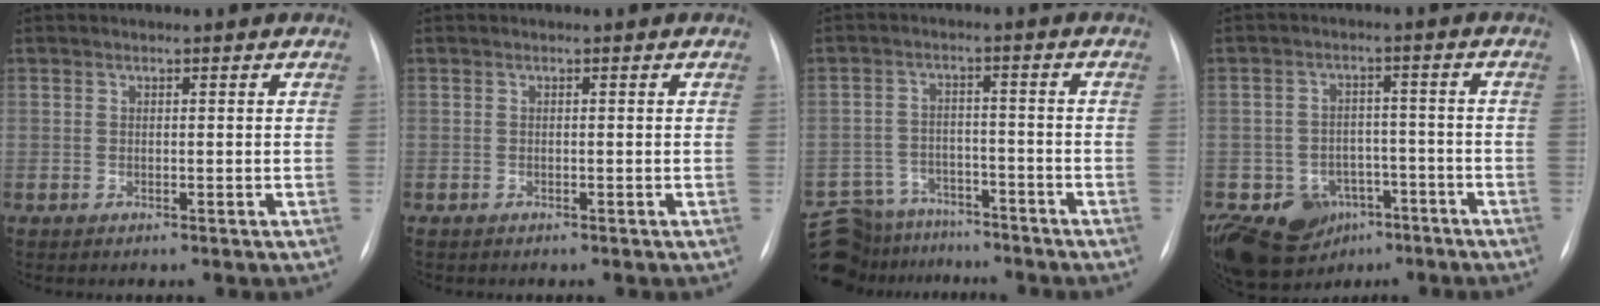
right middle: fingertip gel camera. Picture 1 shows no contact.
{"total": 0.0}
{"total": 14.4, "force": [-12.4, 6.6, 3.1], "torque": [-0.080, 0.015, -0.182]}
{"total": 13.4, "force": [-7.2, 10.5, 4.2], "torque": [-0.089, 0.028, -0.097]}